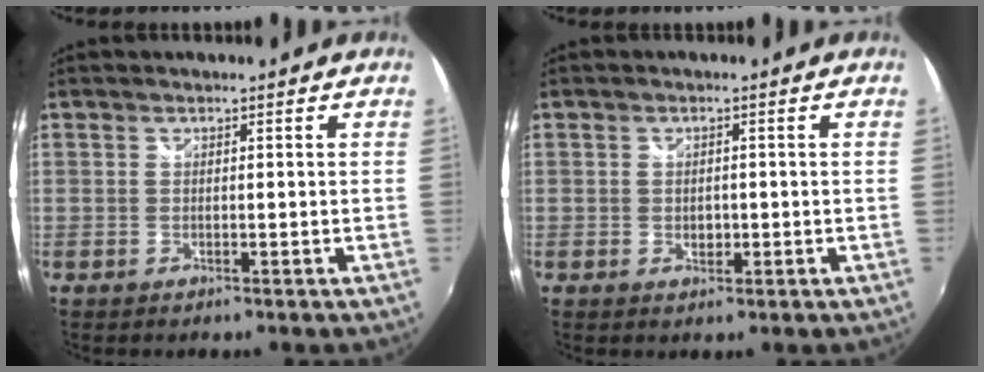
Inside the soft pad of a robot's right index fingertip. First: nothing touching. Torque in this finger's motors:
{"motor_torque": [-0.03, 0.07, 0.08, 0.01]}